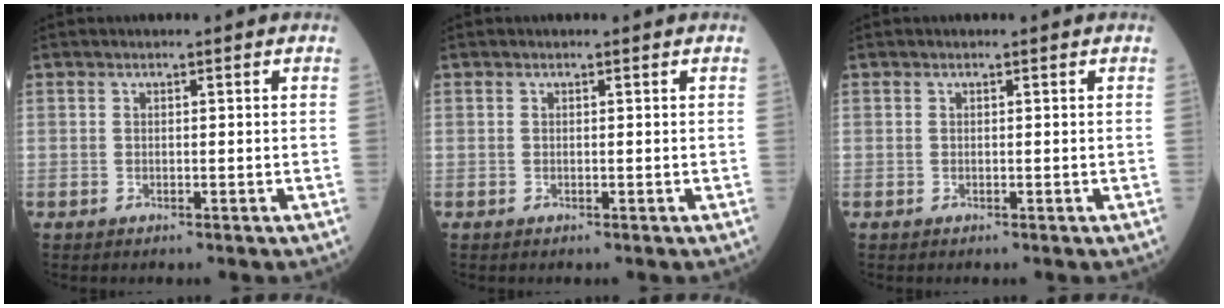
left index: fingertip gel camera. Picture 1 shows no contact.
{"total": 0.0}
{"total": 0.0}